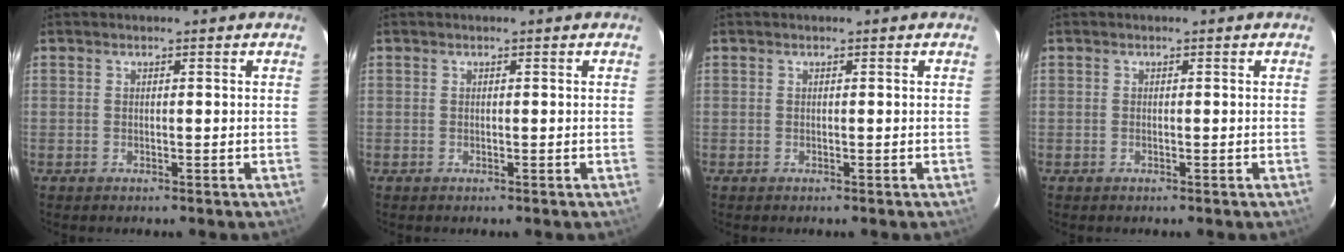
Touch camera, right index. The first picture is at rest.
{"total": 0.0}
{"total": 0.0}
{"total": 0.0}